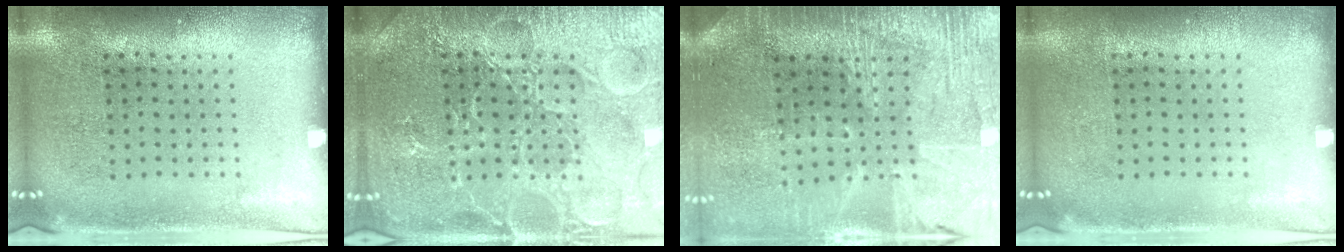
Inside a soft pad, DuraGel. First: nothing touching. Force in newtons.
{"total": 5.0, "press": 5.0, "slide": 0.7}
{"total": 3.5, "press": 3.3, "slide": 1.2}
{"total": 0.0}